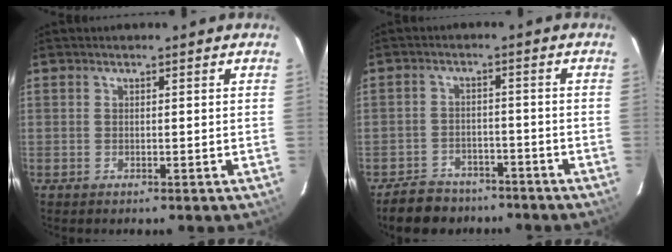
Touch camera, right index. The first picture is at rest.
{"total": 9.0, "force": [-7.2, 4.9, 2.1], "torque": [-0.062, 0.014, -0.101]}